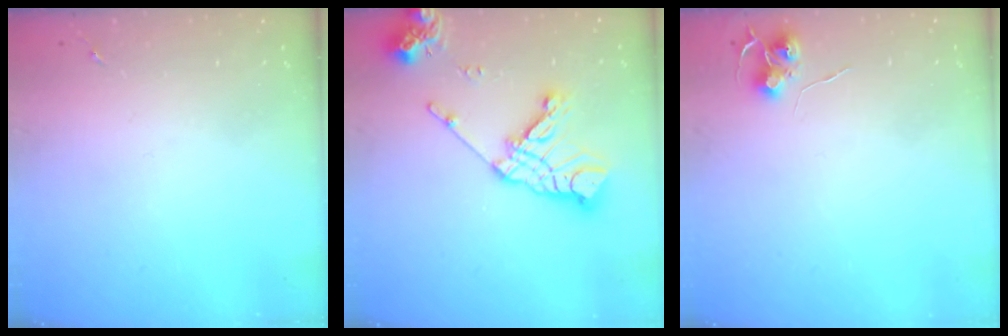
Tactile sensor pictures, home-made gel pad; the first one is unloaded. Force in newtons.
{"total": 16.5, "press": 16.4, "slide": 2.2}
{"total": 6.4, "press": 6.3, "slide": 0.6}